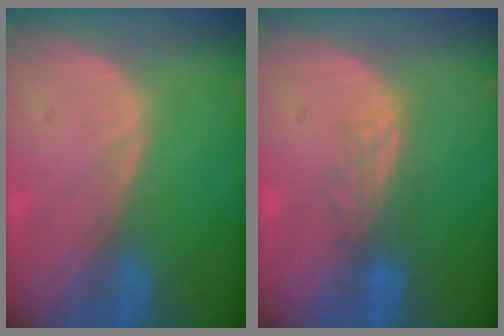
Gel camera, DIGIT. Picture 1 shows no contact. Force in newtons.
{"total": 2.8, "press": 2.6, "slide": 1.2}